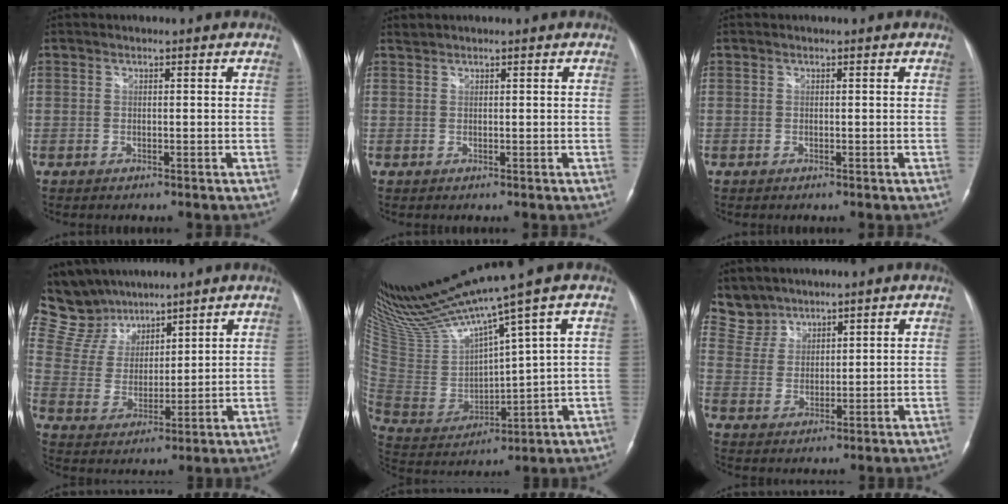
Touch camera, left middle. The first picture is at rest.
{"total": 0.6, "force": [0.6, 0.0, -0.1], "torque": [-0.004, 0.007, 0.014]}
{"total": 0.0}
{"total": 12.1, "force": [10.7, 5.3, 1.7], "torque": [-0.050, 0.022, 0.221]}
{"total": 15.5, "force": [12.7, -1.3, 8.7], "torque": [-0.170, -0.015, 0.255]}
{"total": 5.3, "force": [4.8, 2.2, -0.6], "torque": [0.013, 0.006, 0.105]}